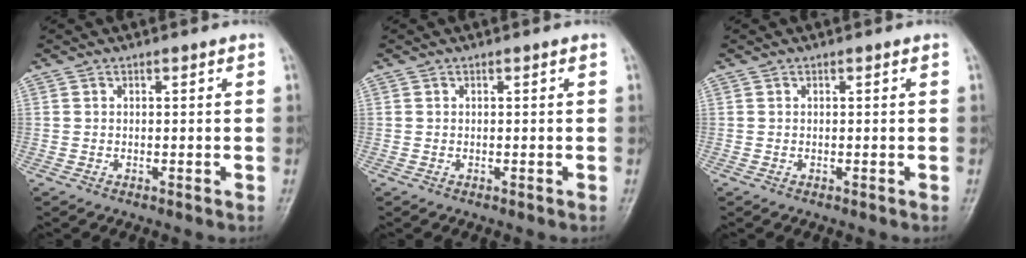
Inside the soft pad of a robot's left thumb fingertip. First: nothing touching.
{"total": 0.0}
{"total": 0.0}